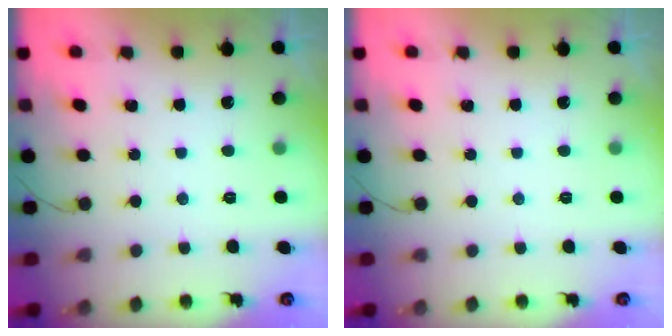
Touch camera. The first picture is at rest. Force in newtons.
{"total": 0.0}